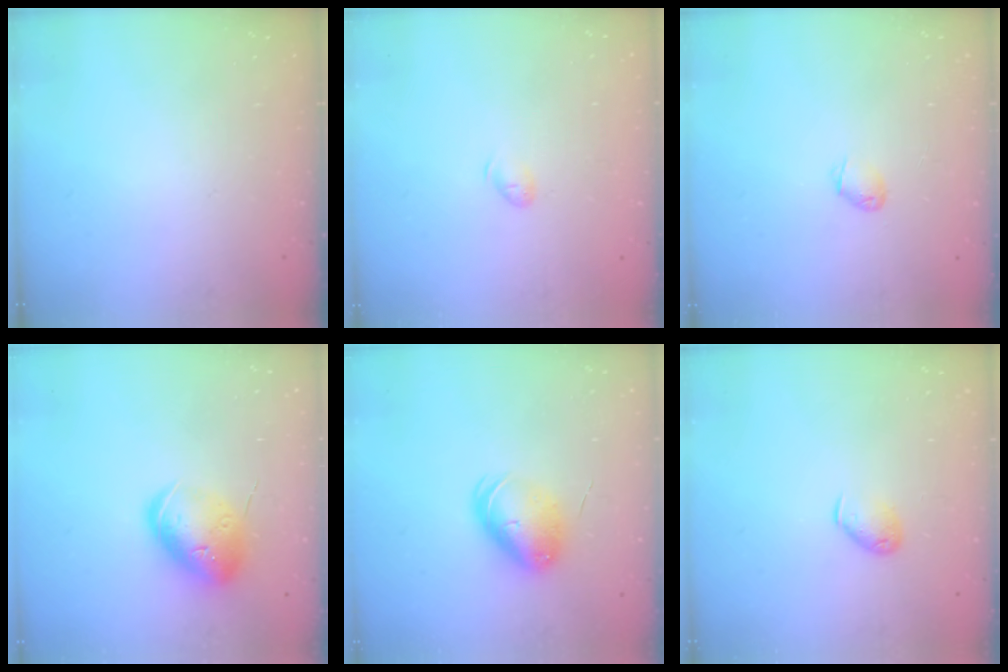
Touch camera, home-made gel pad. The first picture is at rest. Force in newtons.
{"total": 4.7, "press": 4.6, "slide": 0.8}
{"total": 2.4, "press": 2.4, "slide": 0.4}
{"total": 16.0, "press": 15.8, "slide": 2.3}
{"total": 9.7, "press": 9.6, "slide": 1.5}
{"total": 5.6, "press": 5.5, "slide": 0.9}